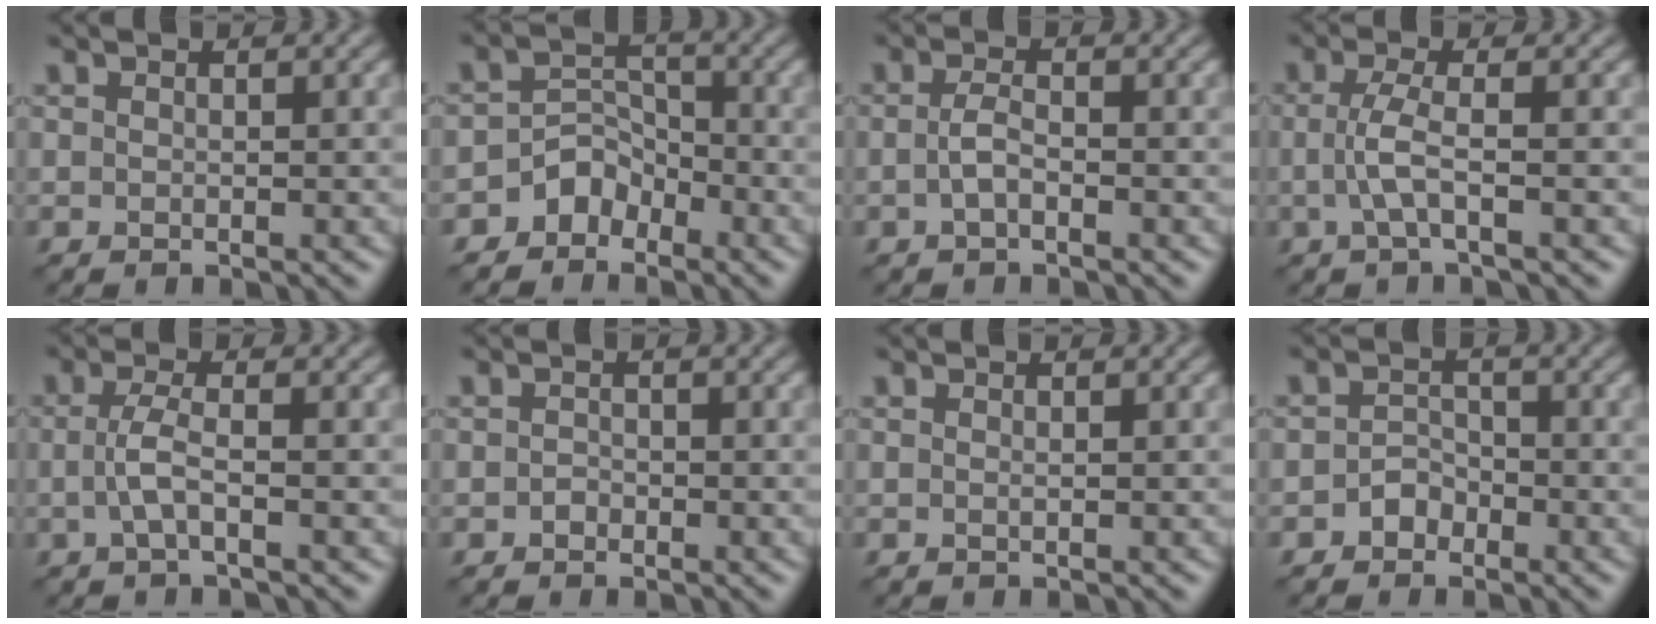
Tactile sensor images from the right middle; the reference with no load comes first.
{"total": 2.9, "force": [-2.1, 1.9, 0.5], "torque": [0.002, 0.011, -0.042]}
{"total": 1.6, "force": [-0.5, 0.6, 1.4], "torque": [-0.031, 0.001, -0.014]}
{"total": 2.5, "force": [-0.3, 0.5, 2.4], "torque": [-0.057, 0.001, -0.009]}
{"total": 2.2, "force": [-0.4, 0.5, 2.1], "torque": [-0.049, 0.001, -0.012]}
{"total": 0.7, "force": [-0.4, 0.5, 0.2], "torque": [-0.003, -0.002, -0.008]}
{"total": 0.0}
{"total": 1.7, "force": [-1.0, 1.3, 0.5], "torque": [-0.006, 0.007, -0.019]}